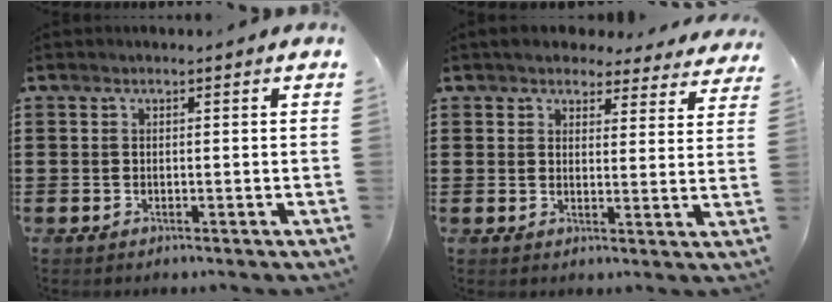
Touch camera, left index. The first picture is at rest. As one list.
[{"total": 3.7, "force": [3.5, 1.0, 0.6], "torque": [-0.021, -0.013, 0.062]}]